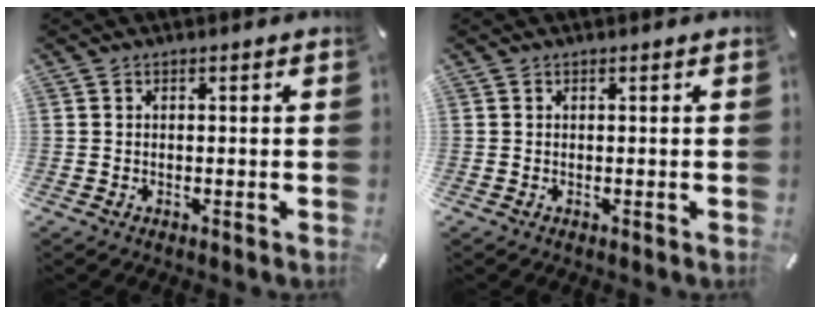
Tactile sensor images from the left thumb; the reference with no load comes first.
{"total": 0.0}